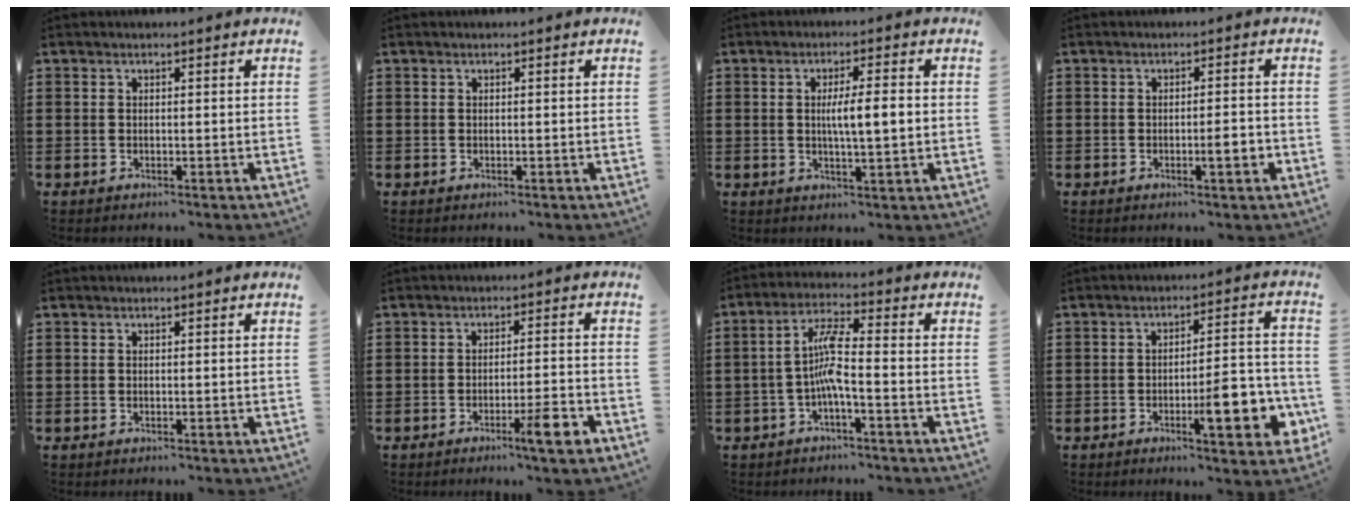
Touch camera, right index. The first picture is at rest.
{"total": 0.0}
{"total": 5.6, "force": [0.3, 1.0, 5.5], "torque": [-0.099, 0.001, 0.002]}
{"total": 3.2, "force": [-1.0, 0.5, 3.0], "torque": [-0.041, -0.002, -0.020]}
{"total": 0.0}
{"total": 5.8, "force": [-3.2, 0.4, 4.9], "torque": [-0.073, -0.006, -0.049]}
{"total": 6.3, "force": [-1.7, 1.1, 6.0], "torque": [-0.123, 0.002, -0.036]}
{"total": 9.0, "force": [-3.5, 2.4, 8.0], "torque": [-0.109, 0.000, -0.056]}